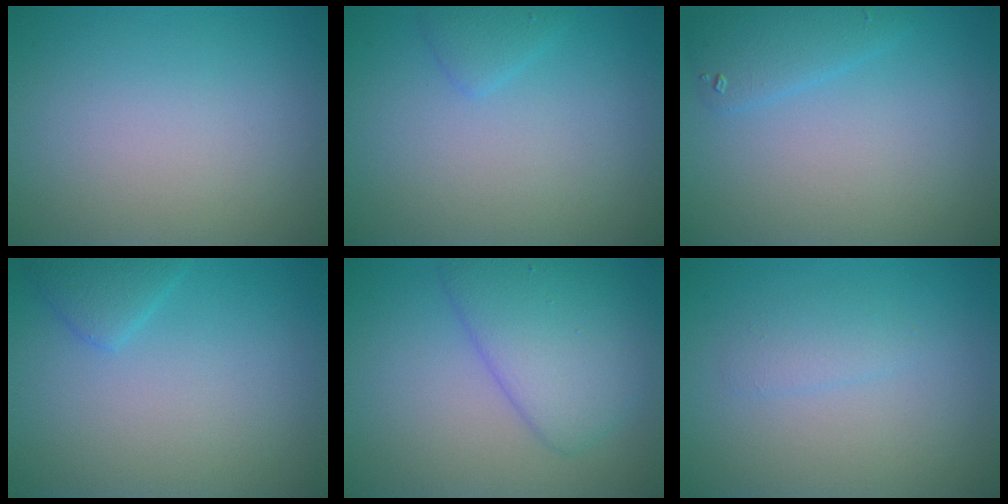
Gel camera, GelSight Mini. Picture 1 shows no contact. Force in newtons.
{"total": 1.2, "press": 1.2, "slide": 0.0}
{"total": 2.1, "press": 2.1, "slide": 0.2}
{"total": 1.8, "press": 1.8, "slide": 0.2}
{"total": 5.3, "press": 5.3, "slide": 0.1}
{"total": 1.2, "press": 1.2, "slide": 0.1}